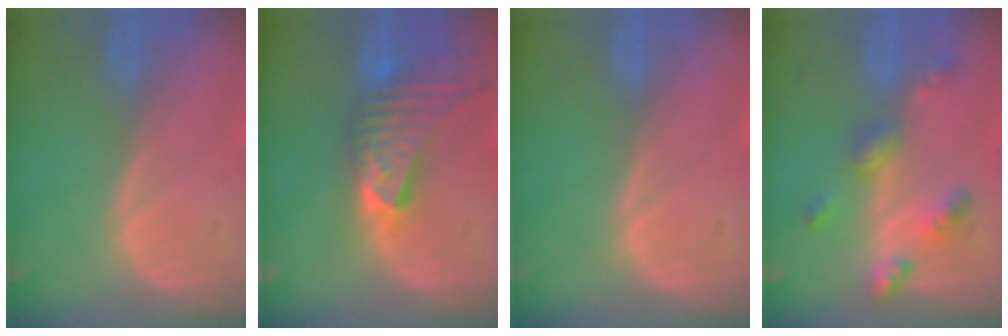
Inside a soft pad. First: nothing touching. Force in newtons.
{"total": 9.2, "press": 8.3, "slide": 3.9}
{"total": 0.0}
{"total": 6.3, "press": 5.5, "slide": 3.1}